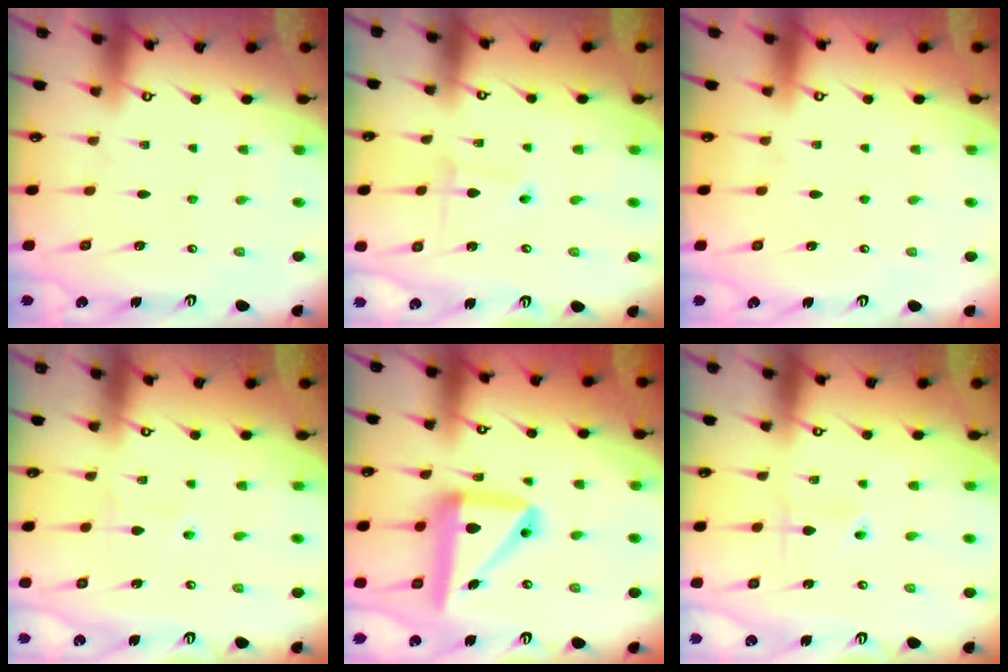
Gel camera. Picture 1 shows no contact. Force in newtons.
{"total": 2.6, "press": 2.6, "slide": 0.2}
{"total": 0.0}
{"total": 1.9, "press": 1.7, "slide": 1.0}
{"total": 16.8, "press": 16.7, "slide": 2.1}
{"total": 2.1, "press": 1.9, "slide": 0.7}